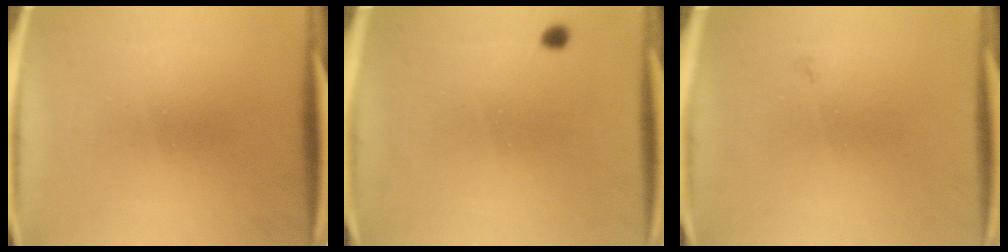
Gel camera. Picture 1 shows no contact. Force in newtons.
{"total": 0.9}
{"total": 0.7}